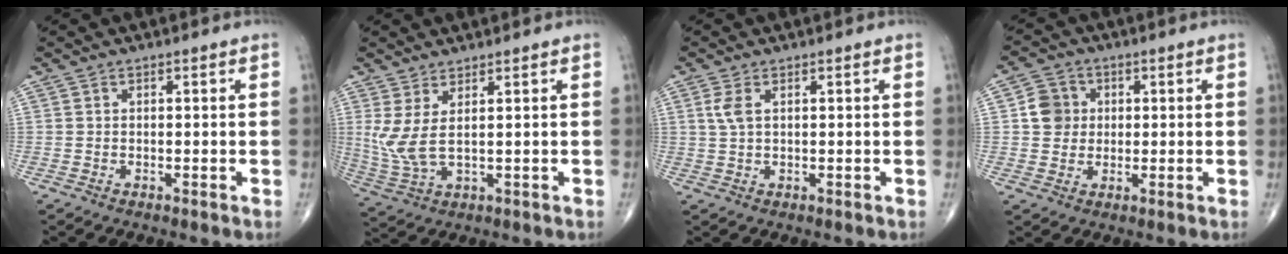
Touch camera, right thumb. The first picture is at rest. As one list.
[{"total": 6.8, "force": [1.8, 1.9, 6.2], "torque": [-0.163, -0.015, 0.047]}, {"total": 2.7, "force": [0.9, 1.2, 2.2], "torque": [-0.058, 0.007, 0.023]}, {"total": 5.5, "force": [0.8, 5.1, 2.0], "torque": [-0.013, 0.003, 0.008]}]